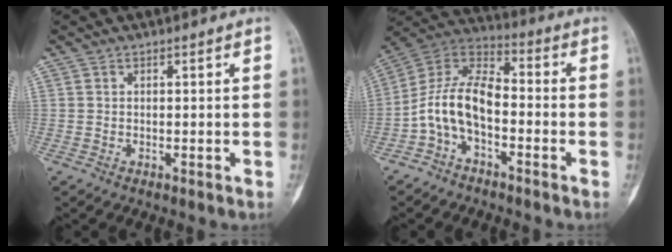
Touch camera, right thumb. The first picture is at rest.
{"total": 11.5, "force": [-3.5, 6.3, 9.0], "torque": [-0.168, 0.061, -0.079]}